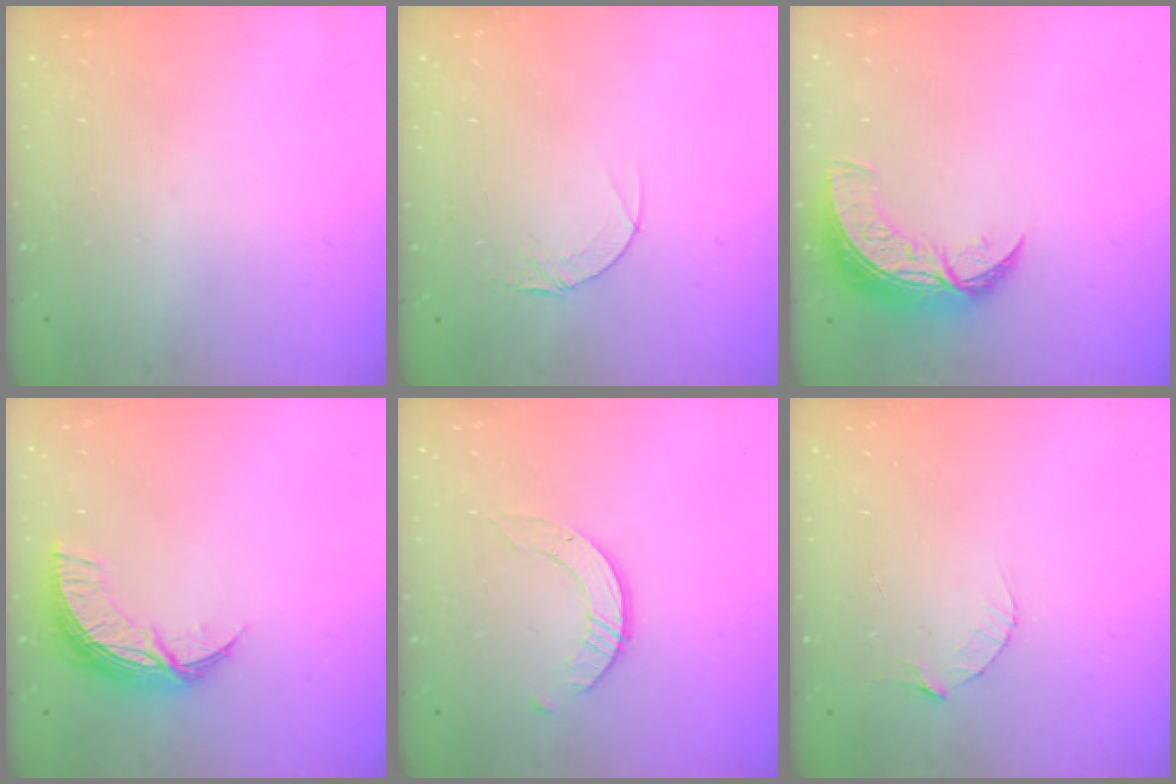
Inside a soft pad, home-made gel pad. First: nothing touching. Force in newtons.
{"total": 4.1, "press": 4.1, "slide": 0.4}
{"total": 9.7, "press": 9.7, "slide": 0.8}
{"total": 10.0, "press": 10.0, "slide": 0.5}
{"total": 1.6, "press": 1.6, "slide": 0.2}
{"total": 3.1, "press": 3.0, "slide": 0.4}